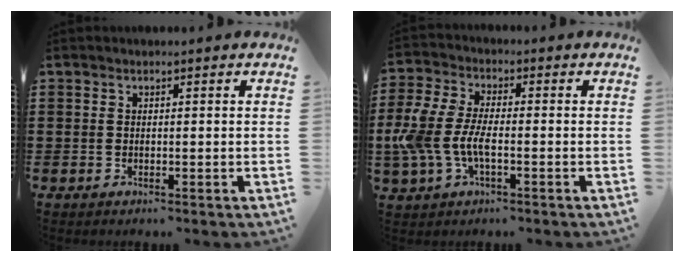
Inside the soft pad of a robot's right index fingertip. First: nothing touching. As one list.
[{"total": 7.2, "force": [-1.9, 3.5, 6.0], "torque": [-0.160, -0.010, -0.046]}]